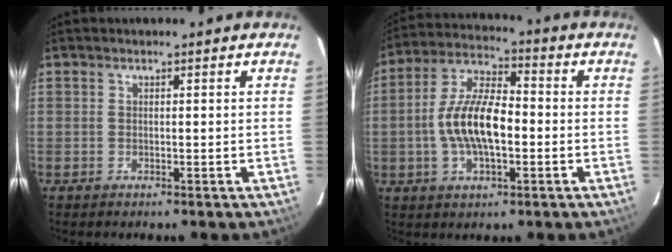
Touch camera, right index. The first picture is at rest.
{"total": 12.2, "force": [-2.0, 5.1, 10.9], "torque": [-0.221, 0.010, -0.038]}